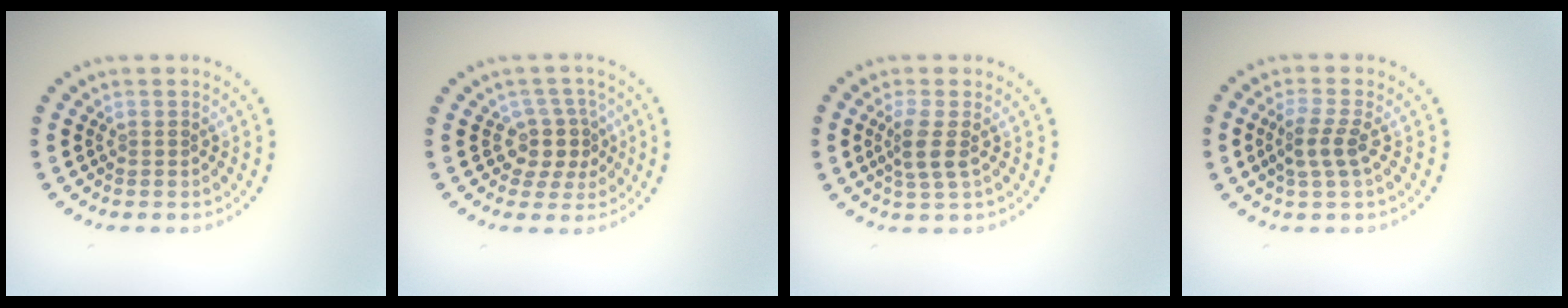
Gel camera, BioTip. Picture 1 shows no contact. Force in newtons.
{"total": 2.9, "press": 2.3, "slide": 1.8}
{"total": 2.3, "press": 1.9, "slide": 1.4}
{"total": 2.3, "press": 1.9, "slide": 1.2}